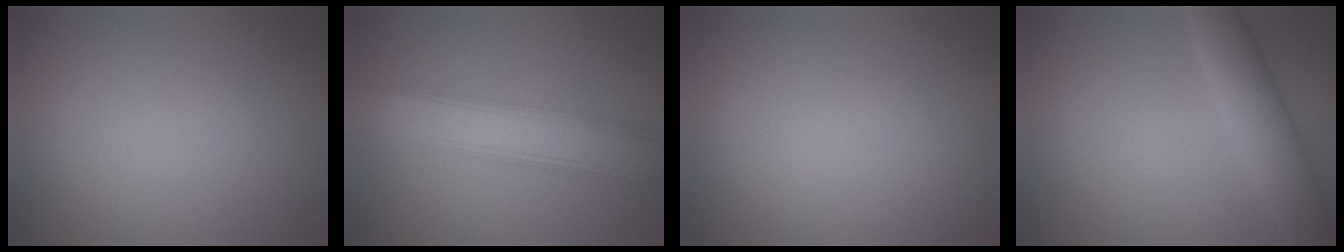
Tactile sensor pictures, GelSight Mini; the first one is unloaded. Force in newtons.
{"total": 6.0, "press": 6.0, "slide": 0.1}
{"total": 0.0}
{"total": 4.8, "press": 4.8, "slide": 0.1}